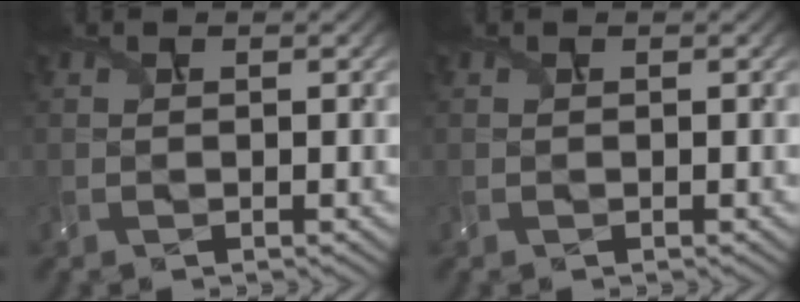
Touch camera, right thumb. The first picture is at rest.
{"total": 0.0}